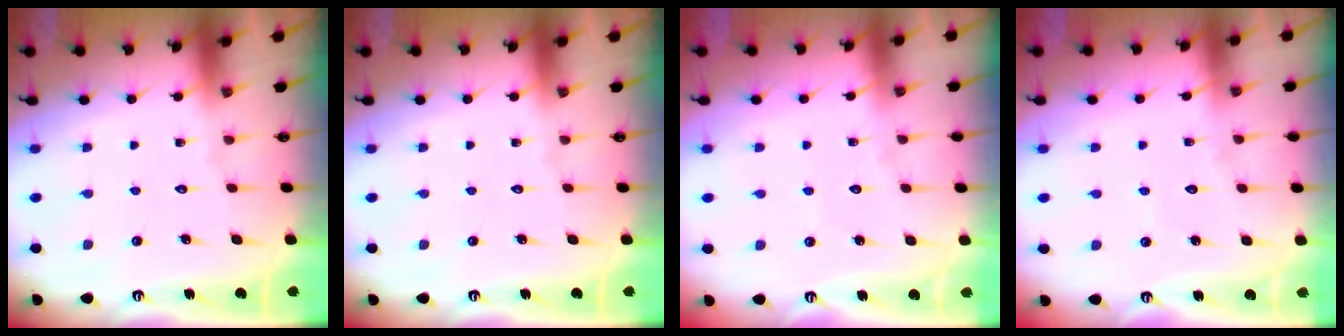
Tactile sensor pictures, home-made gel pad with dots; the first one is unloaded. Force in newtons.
{"total": 0.0}
{"total": 2.3, "press": 2.3, "slide": 0.2}
{"total": 3.6, "press": 3.6, "slide": 0.4}